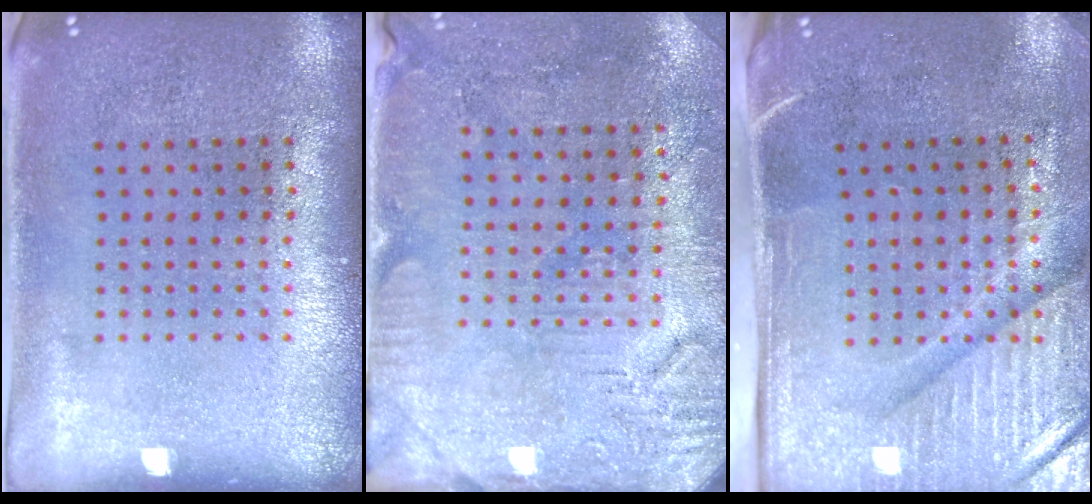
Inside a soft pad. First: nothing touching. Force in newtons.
{"total": 3.0, "press": 2.9, "slide": 1.0}
{"total": 4.7, "press": 3.9, "slide": 2.6}